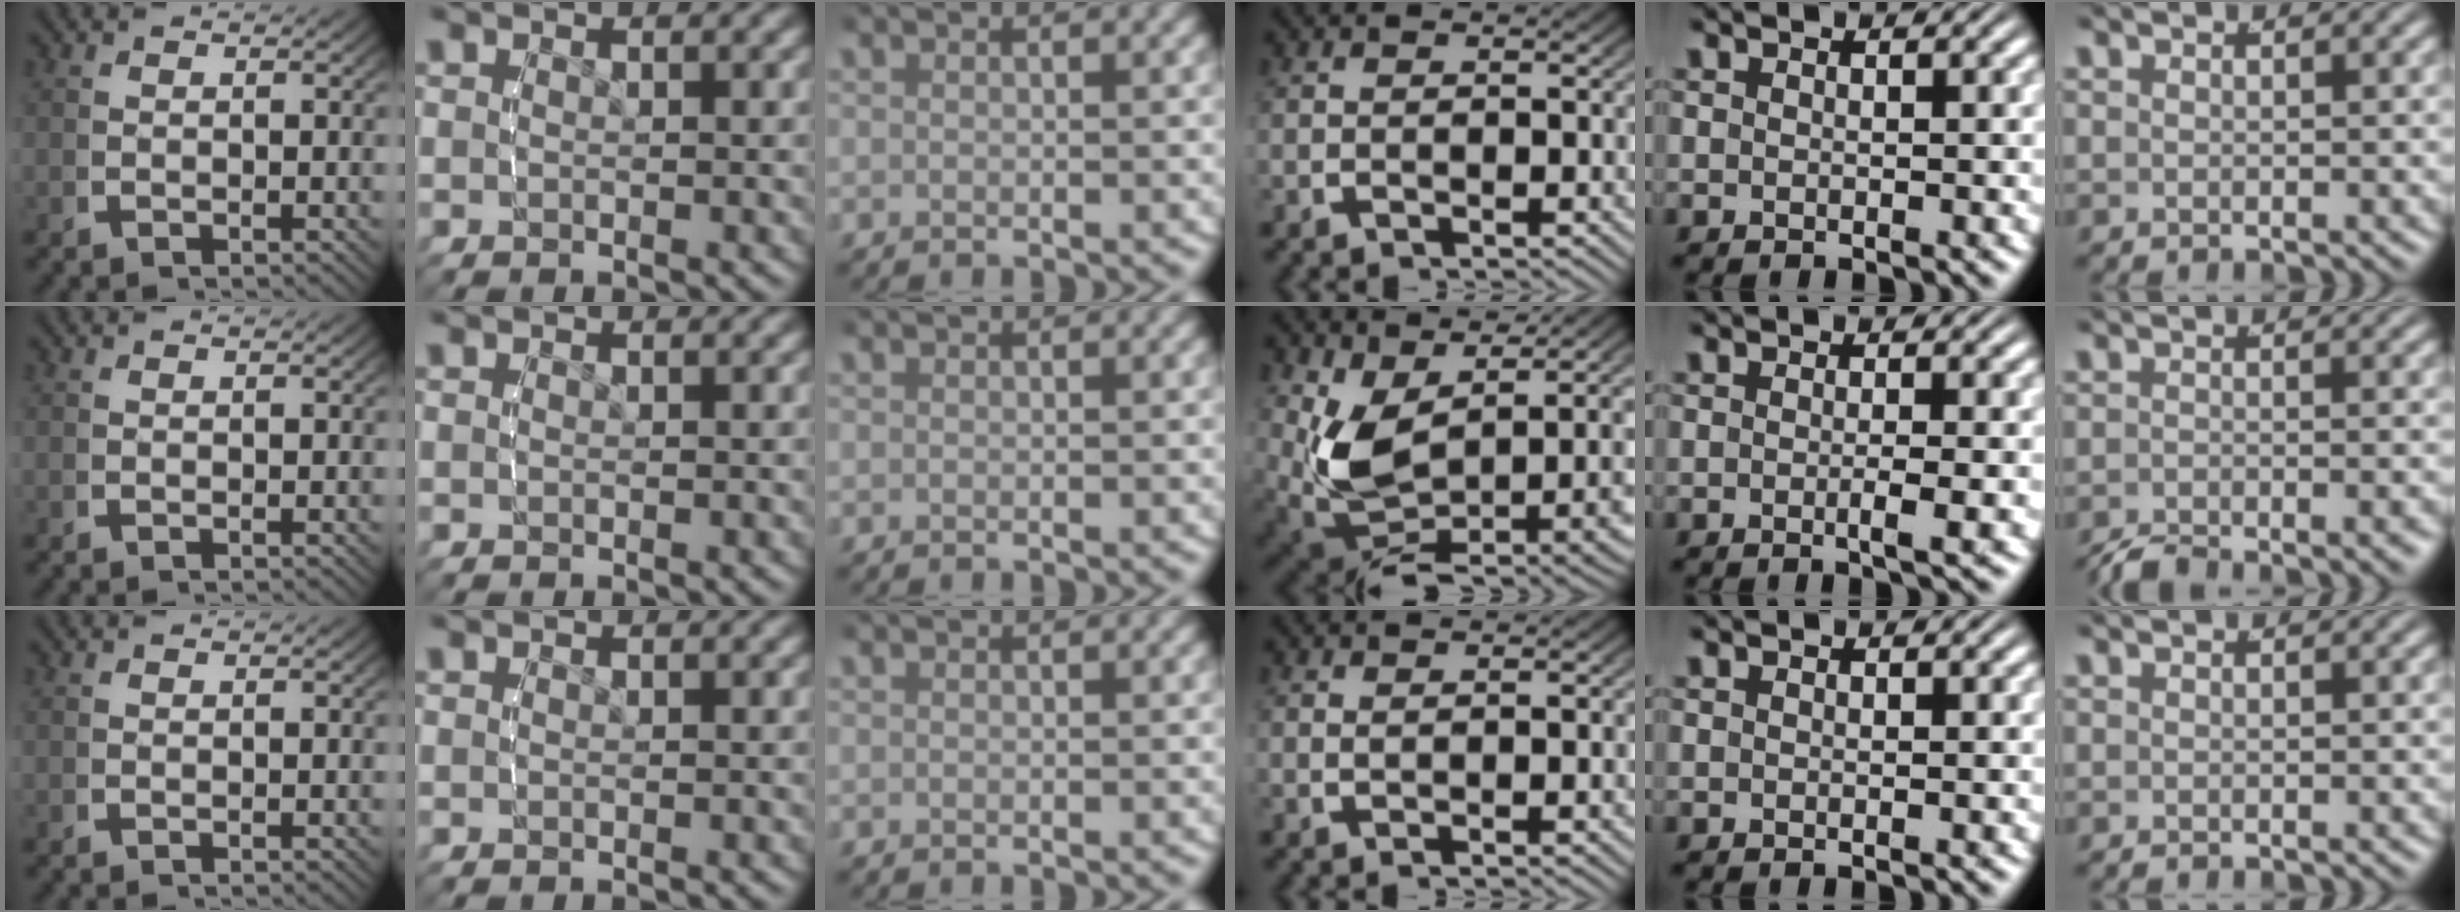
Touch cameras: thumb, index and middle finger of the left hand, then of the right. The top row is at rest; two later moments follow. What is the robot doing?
{"motion": "lift_and_place", "object": "stress ball aka squeeze ball"}